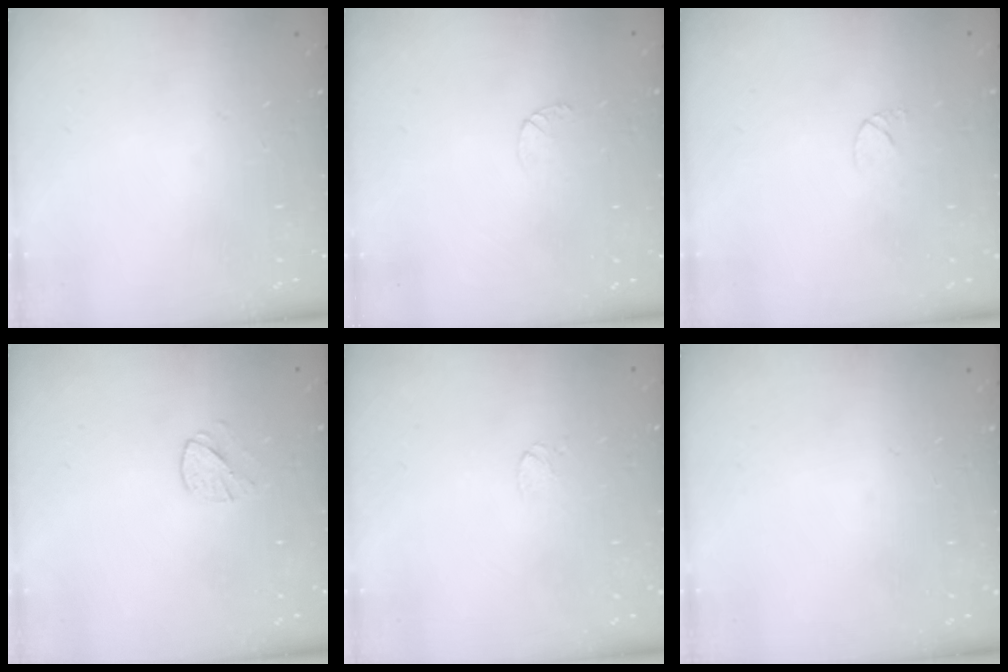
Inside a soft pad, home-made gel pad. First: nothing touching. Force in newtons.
{"total": 3.5, "press": 3.5, "slide": 0.4}
{"total": 4.2, "press": 4.1, "slide": 0.3}
{"total": 5.3, "press": 5.2, "slide": 0.7}
{"total": 3.6, "press": 3.6, "slide": 0.4}
{"total": 0.0}